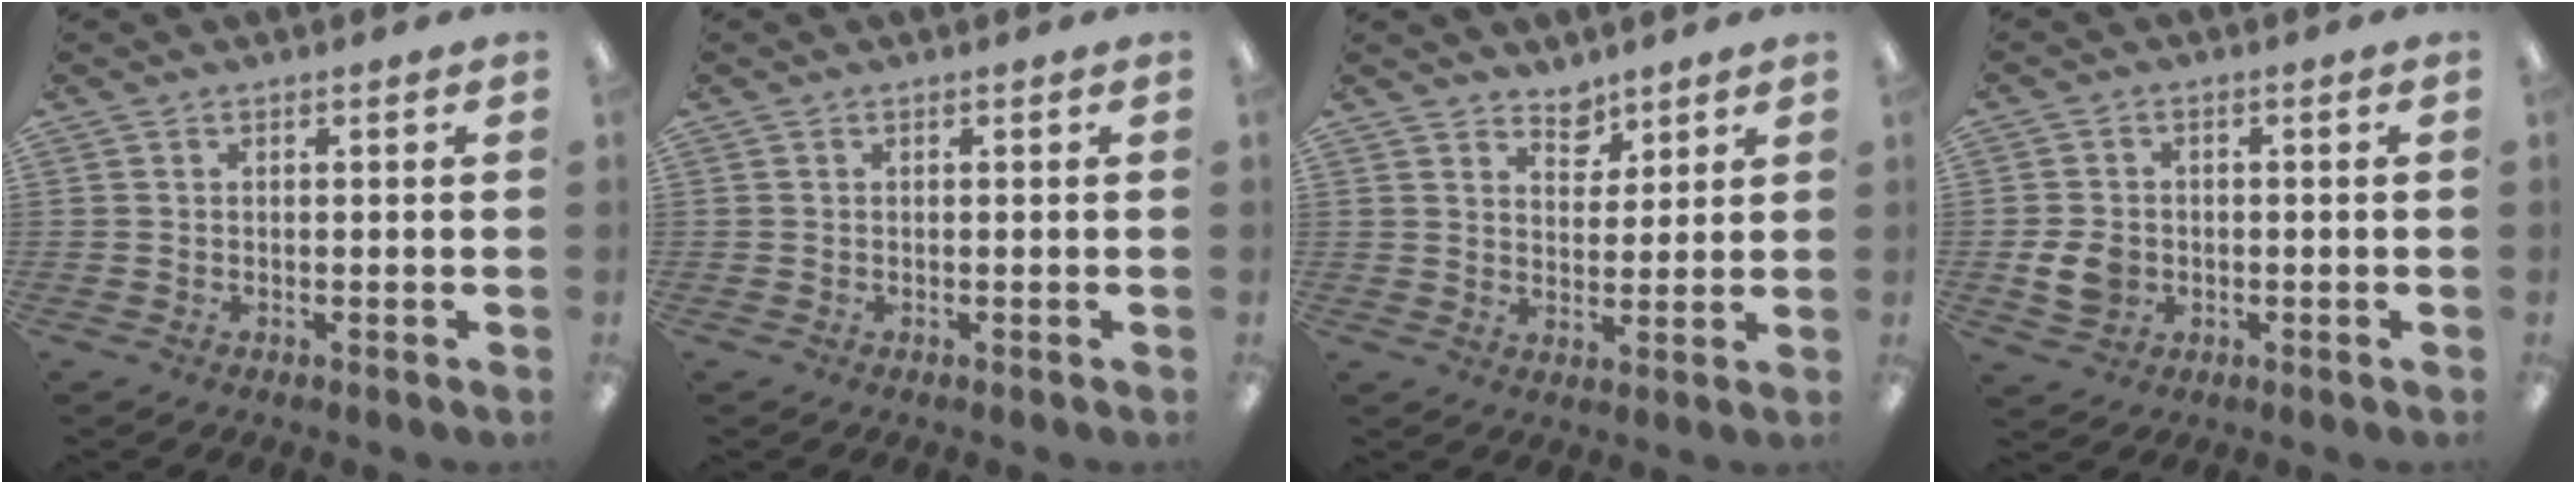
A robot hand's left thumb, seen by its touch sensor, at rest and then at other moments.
{"total": 0.0}
{"total": 5.3, "force": [4.5, 2.7, 0.5], "torque": [0.005, -0.032, 0.080]}
{"total": 6.2, "force": [-1.1, 5.2, 3.2], "torque": [-0.052, 0.004, -0.018]}